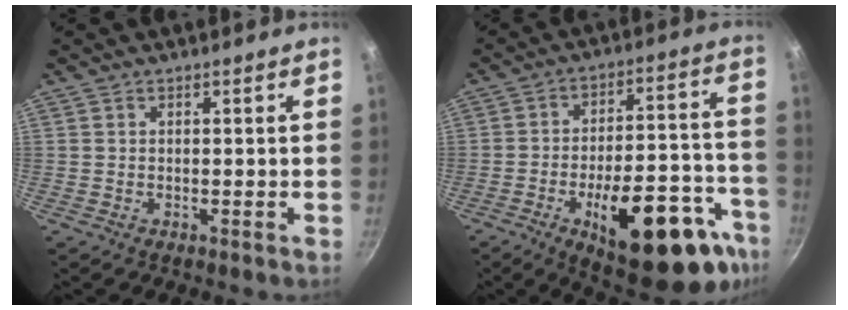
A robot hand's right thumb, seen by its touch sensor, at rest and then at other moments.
{"total": 25.6, "force": [-12.5, 10.5, 19.8], "torque": [-0.215, 0.058, -0.167]}